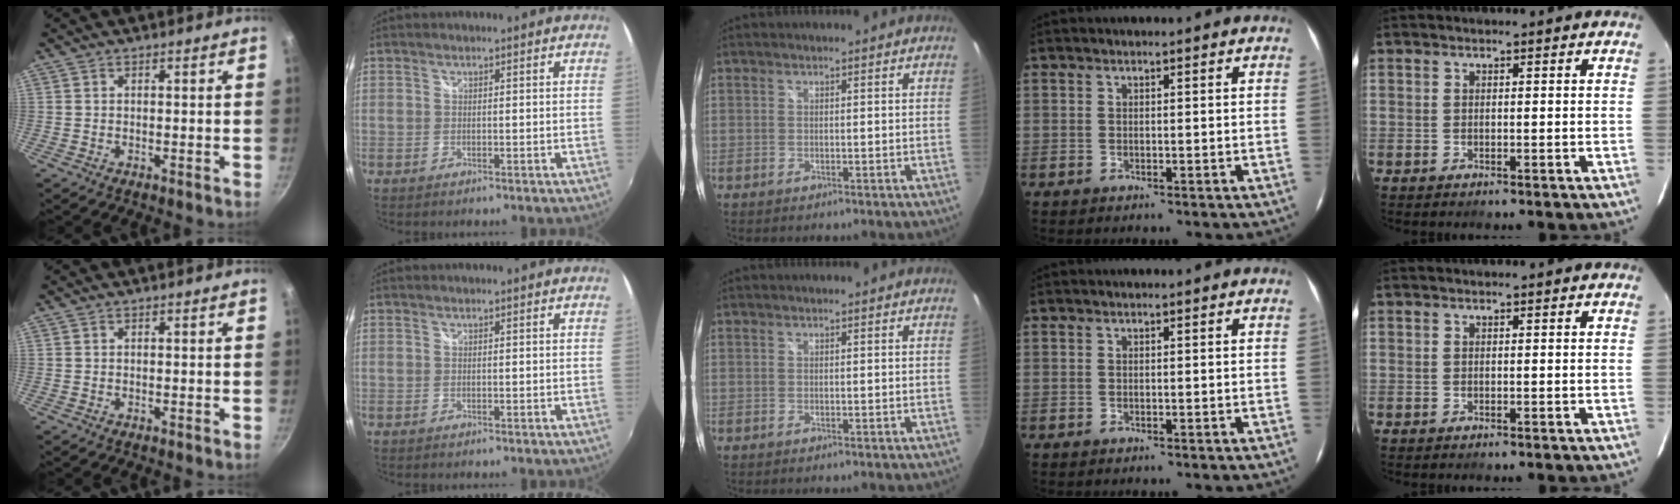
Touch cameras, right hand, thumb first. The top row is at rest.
{}